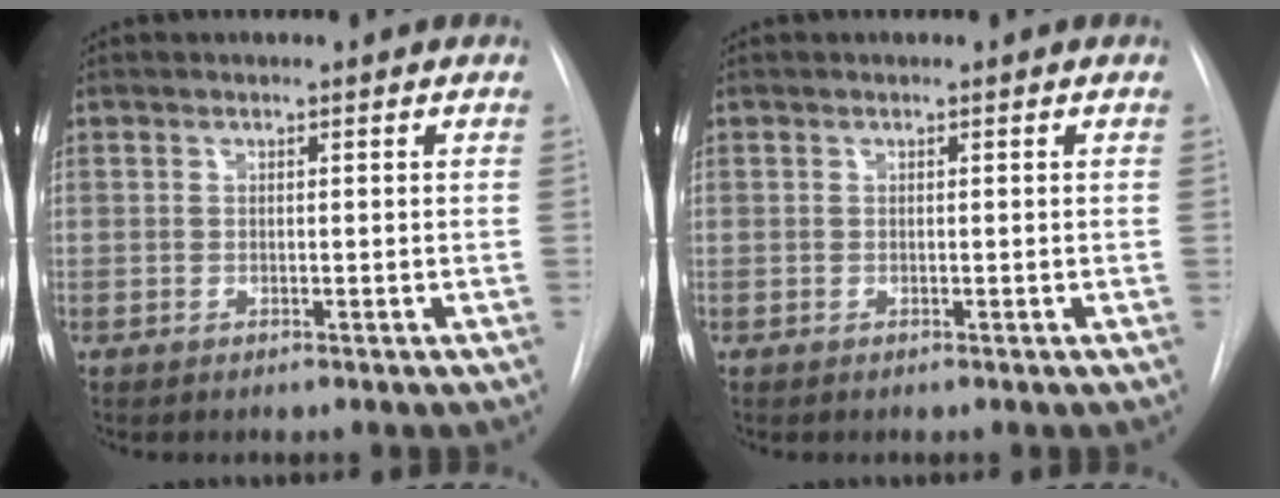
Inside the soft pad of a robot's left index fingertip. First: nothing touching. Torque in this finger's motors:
{"motor_torque": [-0.03, 0.04, -0.07, 0.00]}